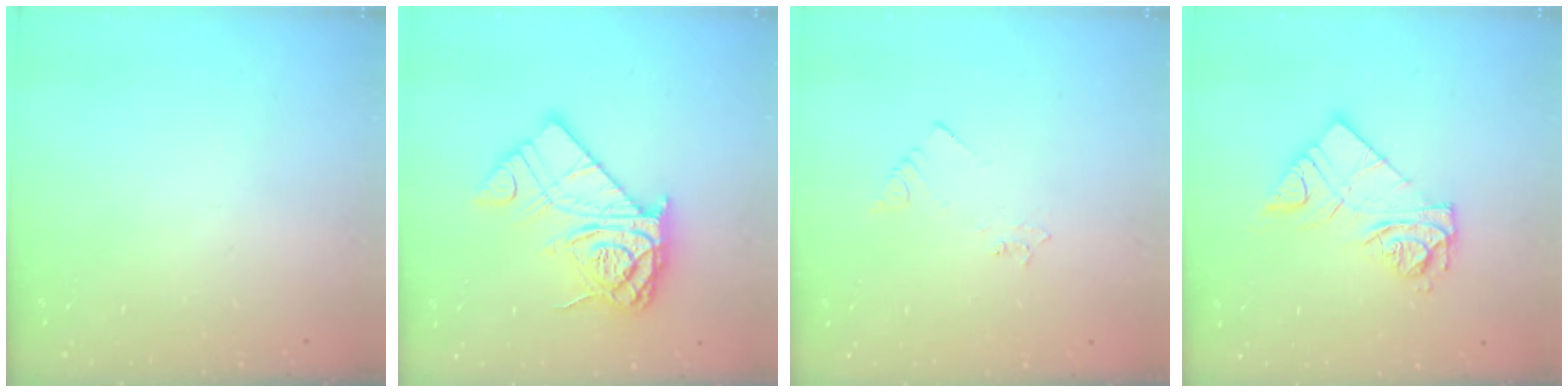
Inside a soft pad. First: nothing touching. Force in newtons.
{"total": 14.9, "press": 14.9, "slide": 1.3}
{"total": 1.9, "press": 1.9, "slide": 0.3}
{"total": 11.4, "press": 11.4, "slide": 0.6}